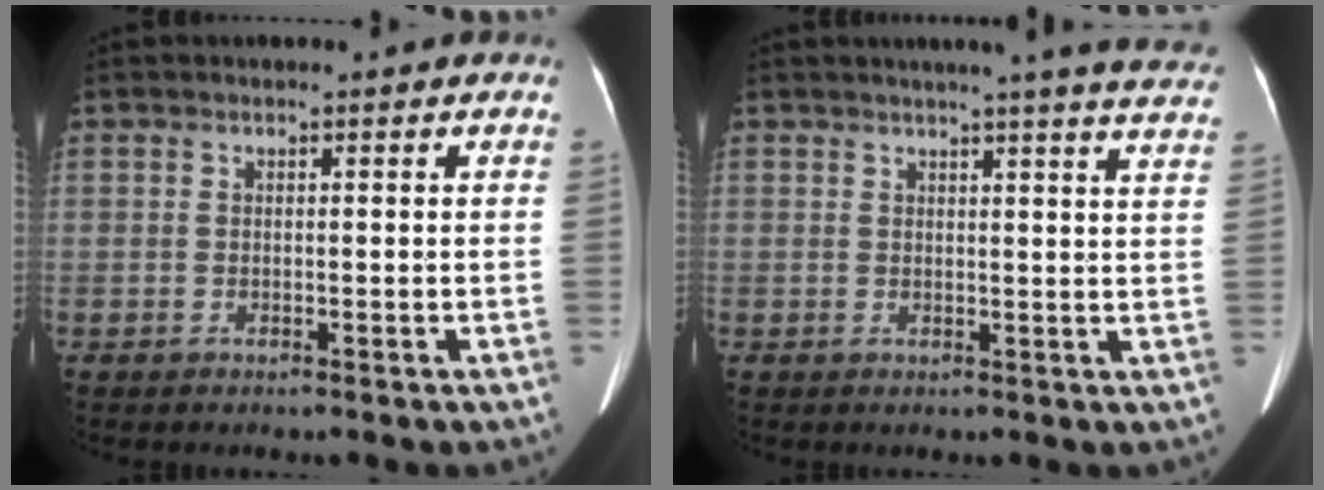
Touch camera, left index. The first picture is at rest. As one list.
[{"total": 15.7, "force": [14.2, 0.7, 6.6], "torque": [-0.080, -0.019, 0.151]}]